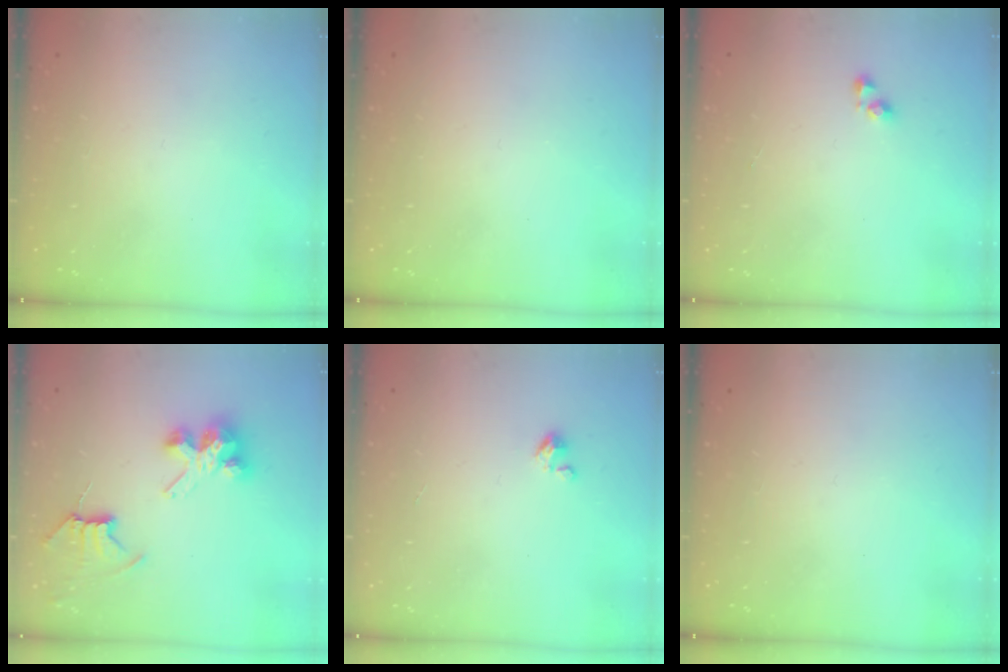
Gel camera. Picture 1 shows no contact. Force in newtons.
{"total": 0.0}
{"total": 3.8, "press": 3.7, "slide": 0.6}
{"total": 8.2, "press": 8.2, "slide": 0.5}
{"total": 2.5, "press": 2.5, "slide": 0.3}
{"total": 0.0}